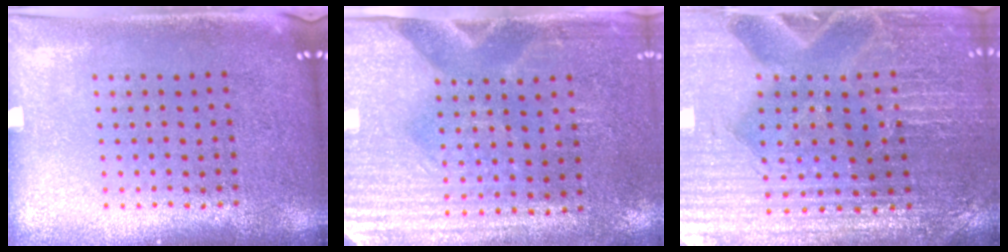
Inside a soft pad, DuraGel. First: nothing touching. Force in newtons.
{"total": 3.0, "press": 2.6, "slide": 1.5}
{"total": 3.5, "press": 3.5, "slide": 0.3}